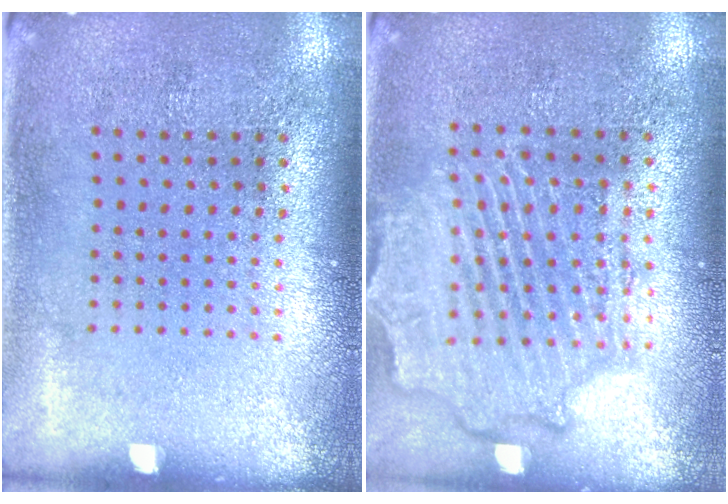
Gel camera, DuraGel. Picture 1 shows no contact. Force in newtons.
{"total": 2.2, "press": 2.2, "slide": 0.6}